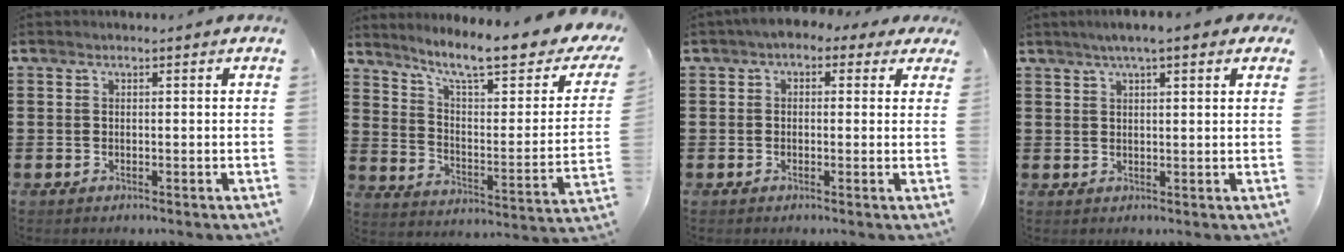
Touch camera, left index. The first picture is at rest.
{"total": 10.5, "force": [8.4, 0.8, 6.2], "torque": [-0.129, -0.064, 0.135]}
{"total": 2.1, "force": [0.2, 1.6, 1.4], "torque": [-0.031, 0.012, 0.001]}
{"total": 3.8, "force": [2.4, 0.5, 2.9], "torque": [-0.062, 0.008, 0.042]}